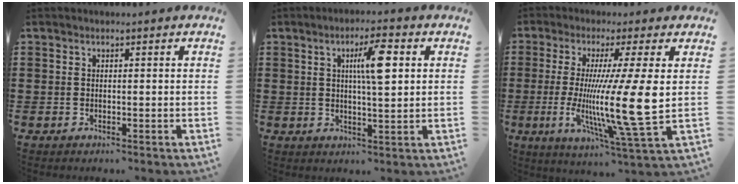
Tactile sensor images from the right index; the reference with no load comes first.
{"total": 6.5, "force": [1.9, 1.4, 6.0], "torque": [-0.115, 0.008, 0.025]}
{"total": 14.0, "force": [0.1, -0.2, 14.0], "torque": [-0.270, -0.026, -0.008]}